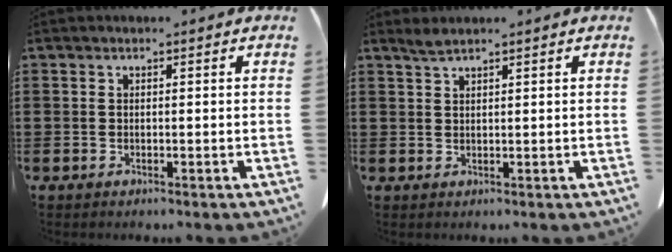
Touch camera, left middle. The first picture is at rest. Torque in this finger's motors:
{"motor_torque": [-0.03, 0.07, 0.04, 0.01]}